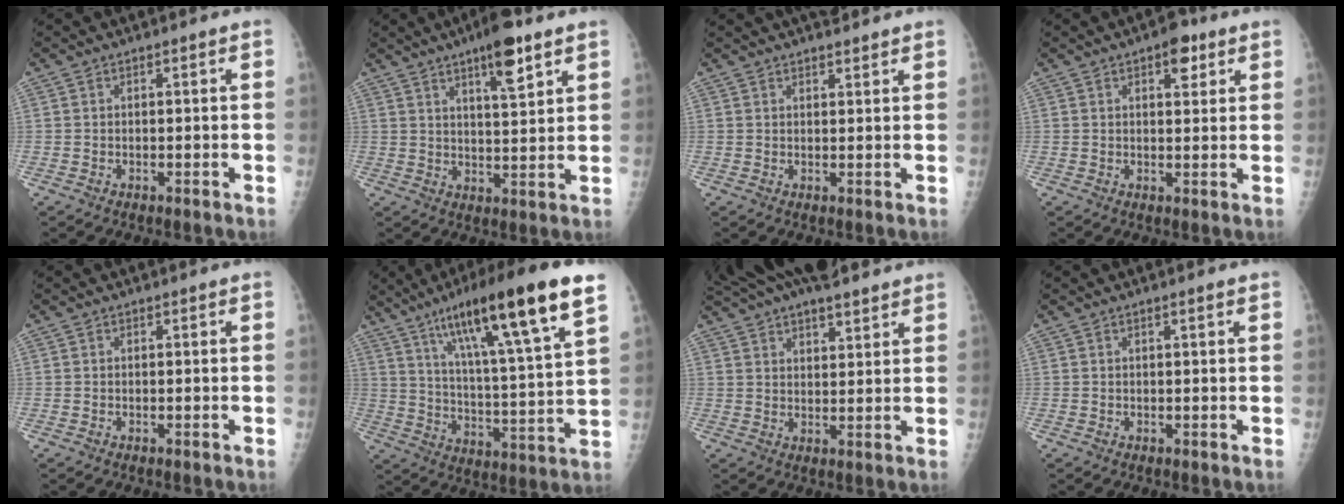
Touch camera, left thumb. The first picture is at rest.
{"total": 9.1, "force": [5.5, 2.1, 7.0], "torque": [-0.099, -0.027, 0.086]}
{"total": 5.3, "force": [4.4, 1.5, 2.5], "torque": [-0.014, 0.004, 0.066]}
{"total": 4.8, "force": [2.6, 2.3, 3.4], "torque": [-0.028, -0.009, 0.031]}
{"total": 0.0}
{"total": 23.0, "force": [13.3, 2.9, 18.5], "torque": [-0.287, -0.036, 0.217]}
{"total": 16.3, "force": [12.7, 5.5, 8.6], "torque": [-0.137, 0.006, 0.199]}
{"total": 1.0, "force": [0.5, -0.1, 0.8], "torque": [-0.015, 0.001, 0.008]}